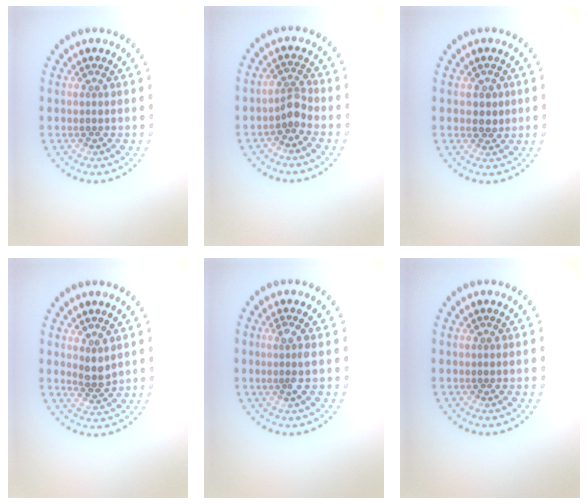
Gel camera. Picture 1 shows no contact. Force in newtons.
{"total": 1.8, "press": 1.4, "slide": 1.2}
{"total": 1.3, "press": 1.1, "slide": 0.6}
{"total": 1.8, "press": 1.5, "slide": 0.9}
{"total": 1.6, "press": 1.3, "slide": 0.9}
{"total": 0.0}